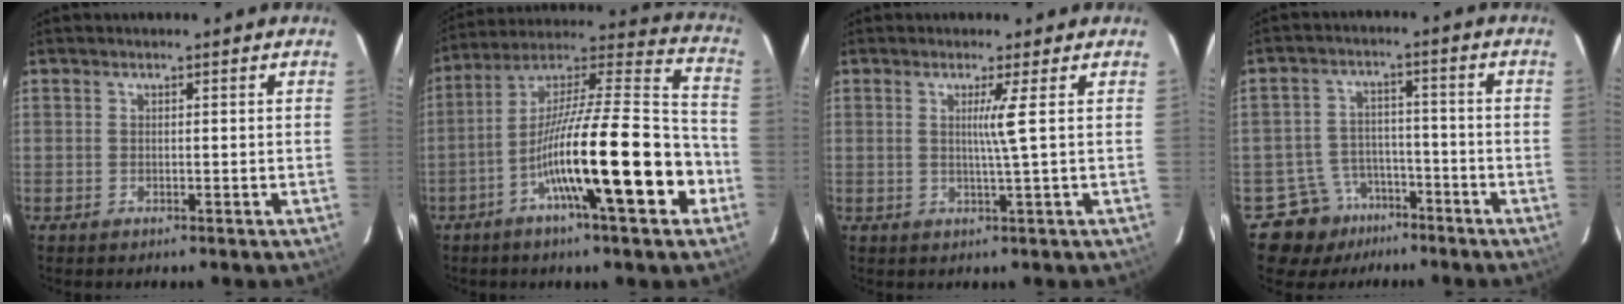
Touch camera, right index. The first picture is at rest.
{"total": 21.5, "force": [-7.7, 2.1, 20.0], "torque": [-0.321, 0.002, -0.128]}
{"total": 2.8, "force": [0.6, -1.3, 2.4], "torque": [-0.047, -0.007, 0.014]}
{"total": 8.0, "force": [-5.1, 6.1, 0.1], "torque": [0.000, 0.033, -0.074]}